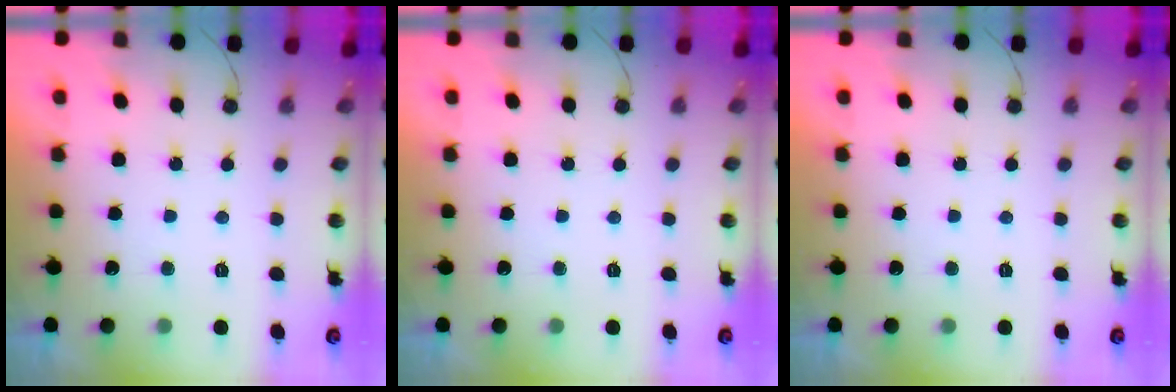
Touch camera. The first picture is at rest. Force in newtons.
{"total": 0.0}
{"total": 0.0}